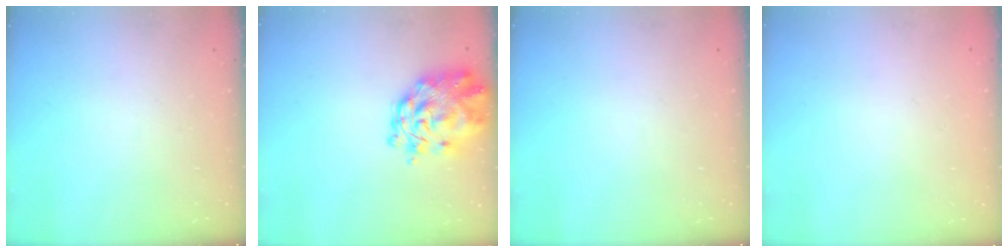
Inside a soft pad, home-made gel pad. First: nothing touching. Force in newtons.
{"total": 8.9, "press": 8.3, "slide": 3.1}
{"total": 0.0}
{"total": 1.9, "press": 1.9, "slide": 0.2}